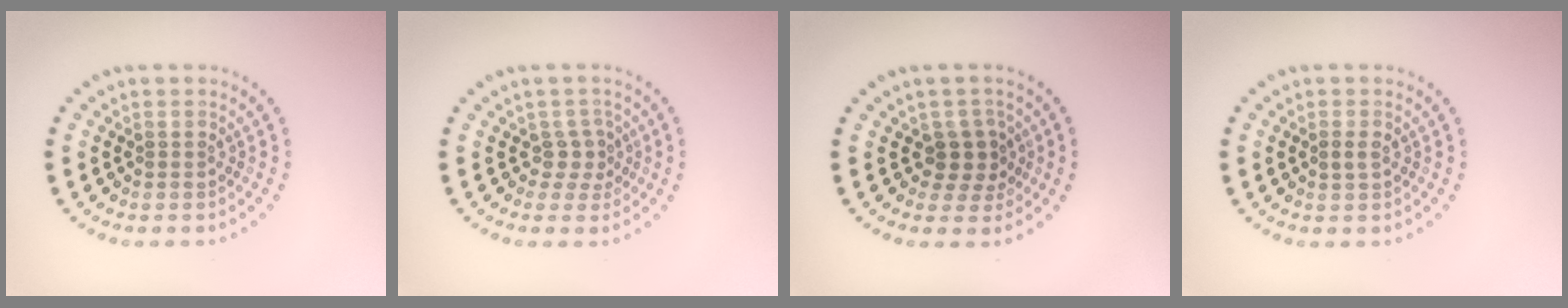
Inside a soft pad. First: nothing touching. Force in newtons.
{"total": 1.7, "press": 1.1, "slide": 1.3}
{"total": 2.5, "press": 2.1, "slide": 1.4}
{"total": 0.9, "press": 0.9, "slide": 0.1}